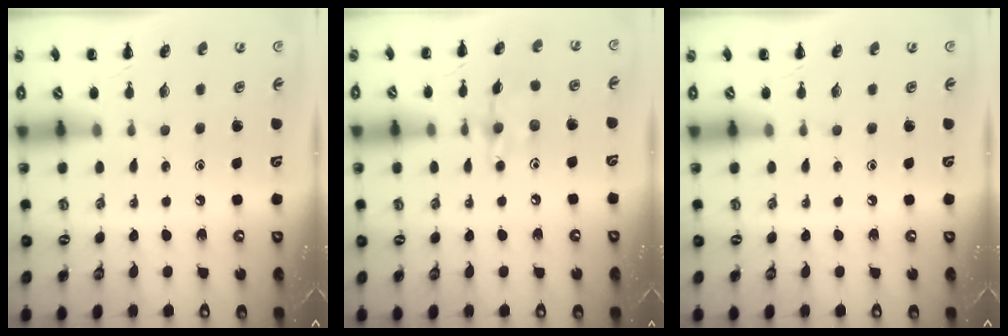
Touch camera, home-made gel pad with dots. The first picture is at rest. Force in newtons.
{"total": 8.7, "press": 8.7, "slide": 0.5}
{"total": 0.0}